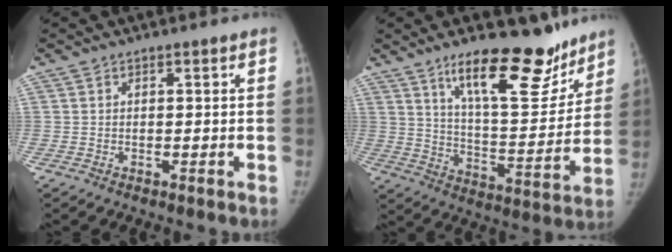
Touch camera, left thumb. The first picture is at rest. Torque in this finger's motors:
{"motor_torque": [0.17, 0.38, 1.49, -1.28, 0.18]}